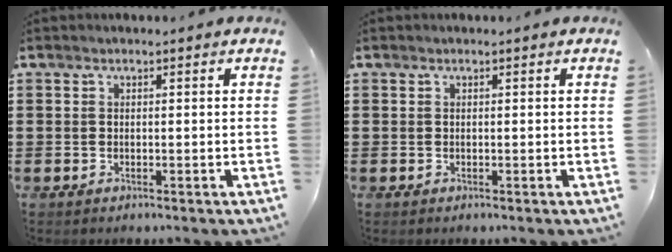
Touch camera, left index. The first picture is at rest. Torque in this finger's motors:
{"motor_torque": [0.00, 0.00, -0.01, 0.01]}